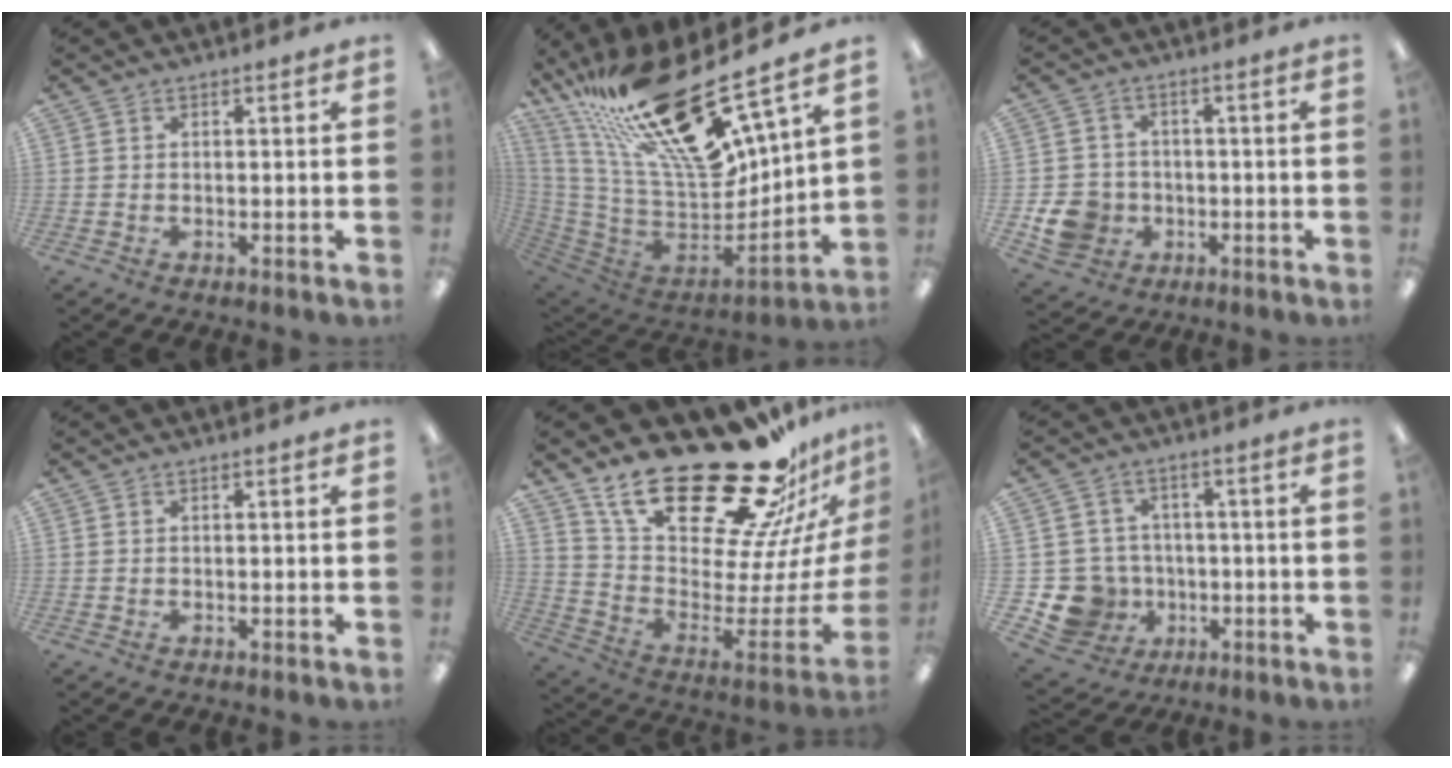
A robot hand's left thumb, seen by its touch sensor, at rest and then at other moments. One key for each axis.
{"total": 29.3, "fx": 20.6, "fy": 7.9, "fz": 19.2, "tx": -0.316, "ty": -0.162, "tz": 0.352}
{"total": 8.3, "fx": -2.4, "fy": 7.5, "fz": 2.8, "tx": -0.070, "ty": 0.020, "tz": -0.037}
{"total": 0.0}
{"total": 31.3, "fx": 22.1, "fy": 11.8, "fz": 18.7, "tx": -0.289, "ty": -0.161, "tz": 0.400}
{"total": 10.2, "fx": -2.7, "fy": 9.6, "fz": 2.3, "tx": -0.083, "ty": 0.022, "tz": -0.038}